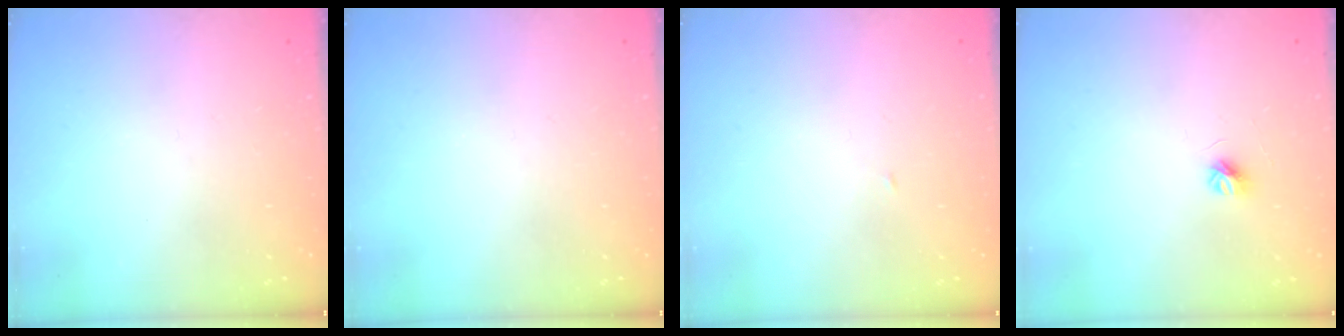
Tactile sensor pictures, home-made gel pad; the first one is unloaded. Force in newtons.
{"total": 0.0}
{"total": 1.4, "press": 1.4, "slide": 0.0}
{"total": 3.6, "press": 3.5, "slide": 0.4}